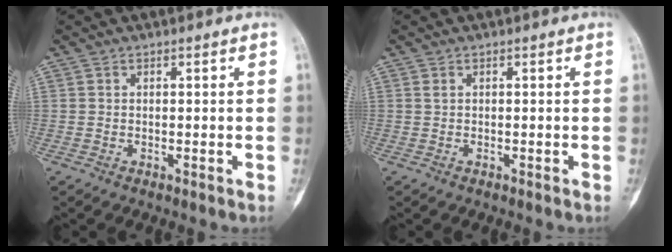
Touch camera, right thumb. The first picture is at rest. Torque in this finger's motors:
{"motor_torque": [0.20, 0.14, 0.04, -0.10, 0.03]}